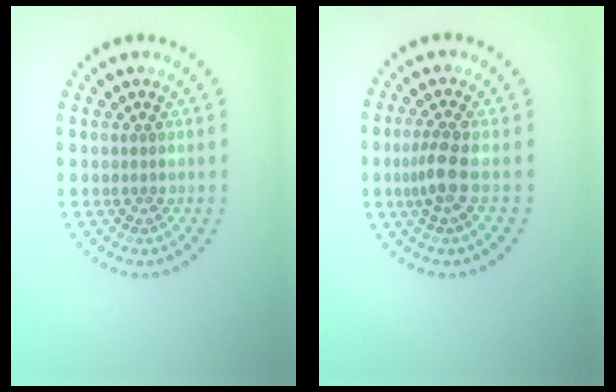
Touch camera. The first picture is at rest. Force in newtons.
{"total": 2.3, "press": 1.8, "slide": 1.4}